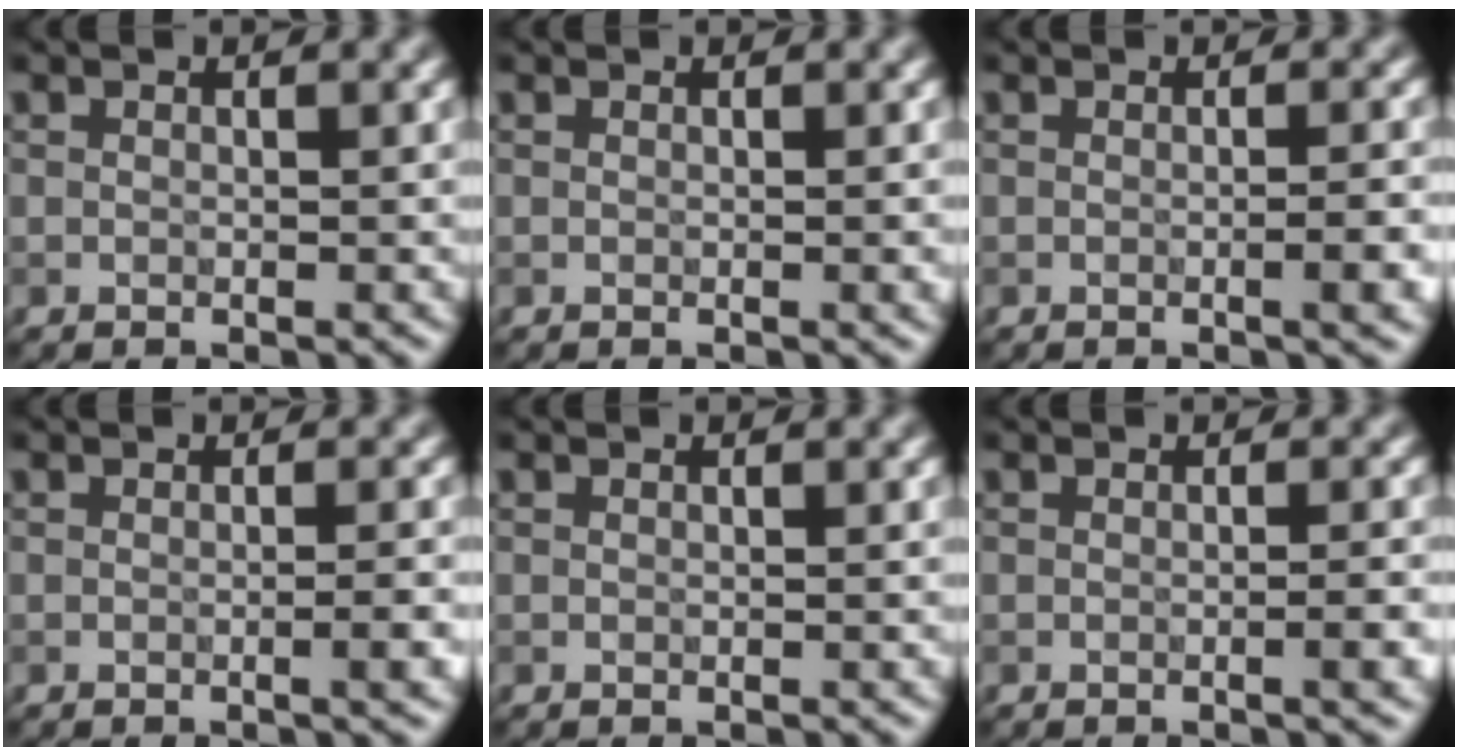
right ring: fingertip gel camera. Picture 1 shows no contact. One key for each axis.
{"total": 0.8, "fx": 0.0, "fy": 0.1, "fz": 0.7, "tx": -0.007, "ty": 0.001, "tz": -0.001}
{"total": 2.6, "fx": -0.5, "fy": 0.5, "fz": 2.5, "tx": -0.028, "ty": 0.004, "tz": -0.009}
{"total": 2.1, "fx": -0.4, "fy": 0.4, "fz": 2.0, "tx": -0.023, "ty": 0.002, "tz": -0.009}
{"total": 0.0}
{"total": 2.2, "fx": -0.4, "fy": 0.5, "fz": 2.1, "tx": -0.023, "ty": 0.003, "tz": -0.009}